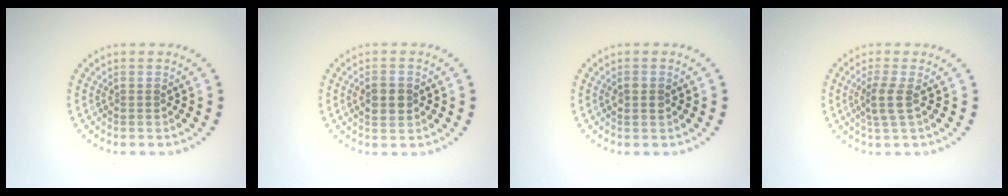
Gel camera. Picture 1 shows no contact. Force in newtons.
{"total": 2.9, "press": 2.9, "slide": 0.0}
{"total": 1.5, "press": 1.5, "slide": 0.1}
{"total": 1.9, "press": 1.6, "slide": 1.1}